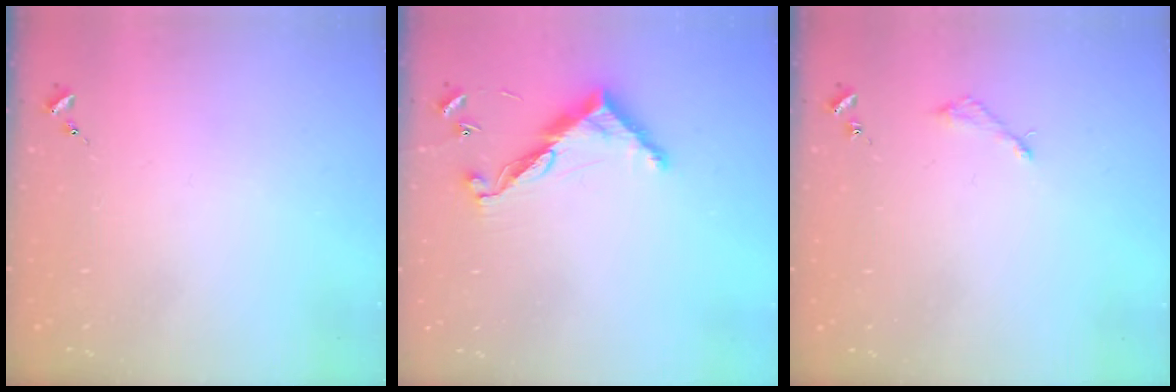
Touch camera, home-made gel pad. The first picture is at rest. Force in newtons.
{"total": 10.9, "press": 10.9, "slide": 0.4}
{"total": 3.1, "press": 3.0, "slide": 0.3}